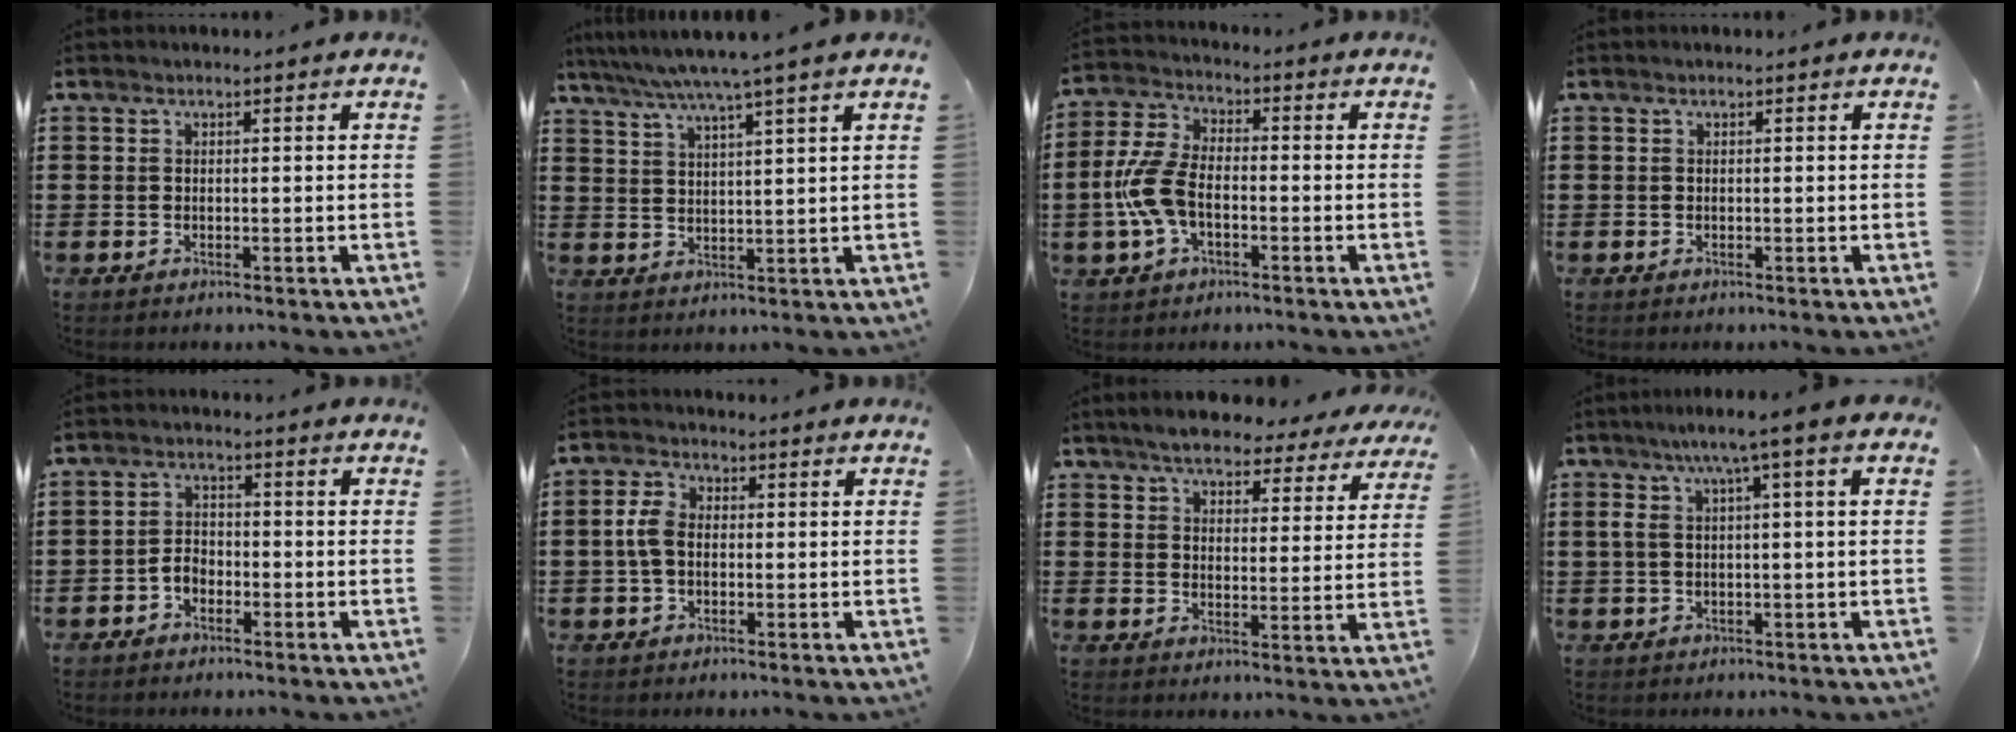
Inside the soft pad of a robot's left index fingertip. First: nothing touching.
{"total": 5.5, "force": [4.5, -1.0, 3.1], "torque": [-0.074, -0.020, 0.074]}
{"total": 8.5, "force": [-1.9, 4.7, 6.9], "torque": [-0.180, -0.004, -0.045]}
{"total": 0.0}
{"total": 2.7, "force": [-1.5, 1.7, 1.5], "torque": [-0.039, 0.003, -0.034]}
{"total": 4.4, "force": [-0.1, 2.8, 3.4], "torque": [-0.082, 0.004, -0.006]}
{"total": 5.8, "force": [5.4, 1.1, 1.7], "torque": [-0.048, -0.022, 0.095]}
{"total": 4.4, "force": [0.4, 0.4, 4.4], "torque": [-0.088, 0.001, -0.002]}